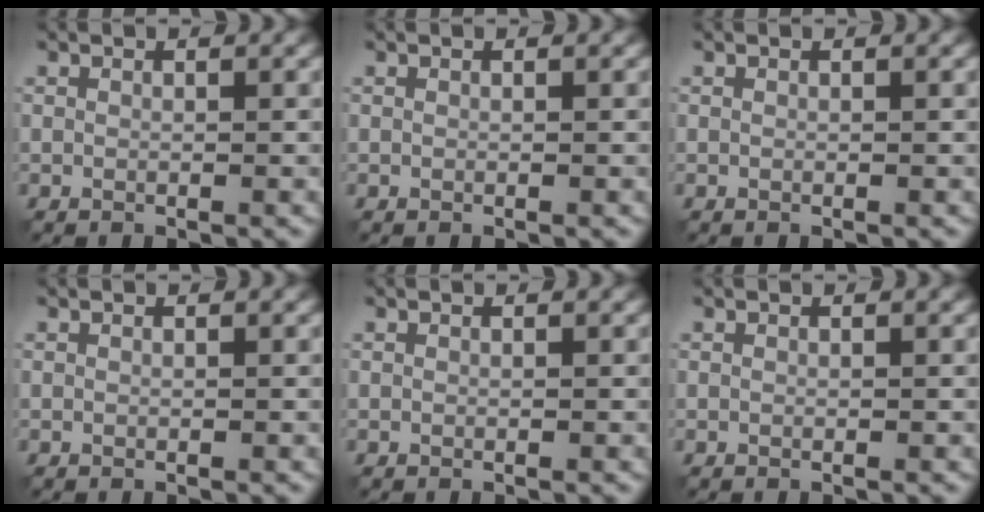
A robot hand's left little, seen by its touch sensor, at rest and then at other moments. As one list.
[{"total": 0.0}, {"total": 0.0}, {"total": 0.0}, {"total": 0.0}, {"total": 0.0}]